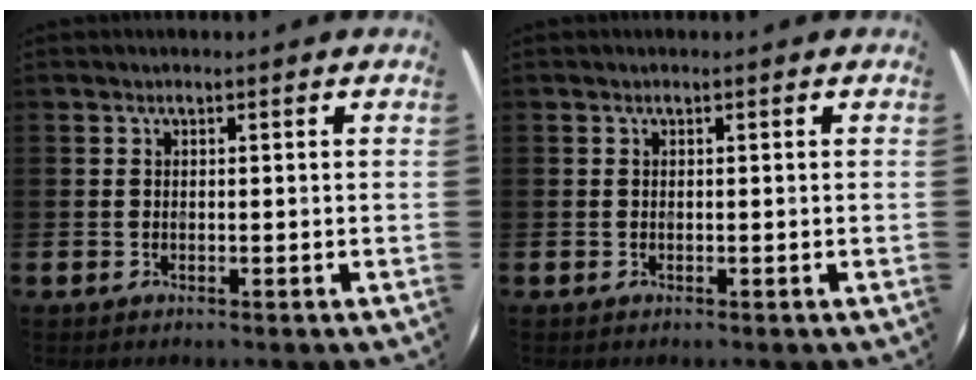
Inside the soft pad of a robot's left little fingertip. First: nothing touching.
{"total": 0.0}